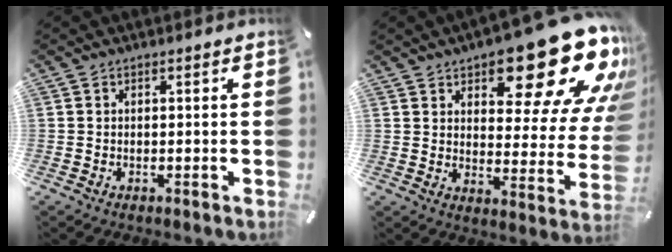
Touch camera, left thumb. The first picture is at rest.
{"total": 23.5, "force": [16.0, 9.3, 14.5], "torque": [-0.176, -0.118, 0.264]}